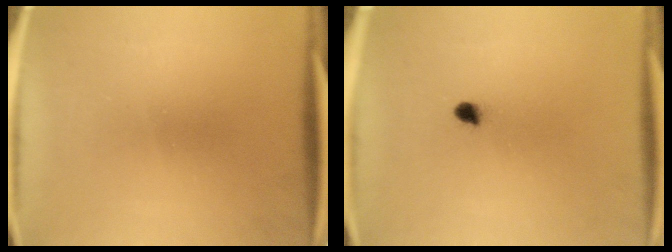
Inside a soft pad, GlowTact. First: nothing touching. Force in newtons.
{"total": 1.8}